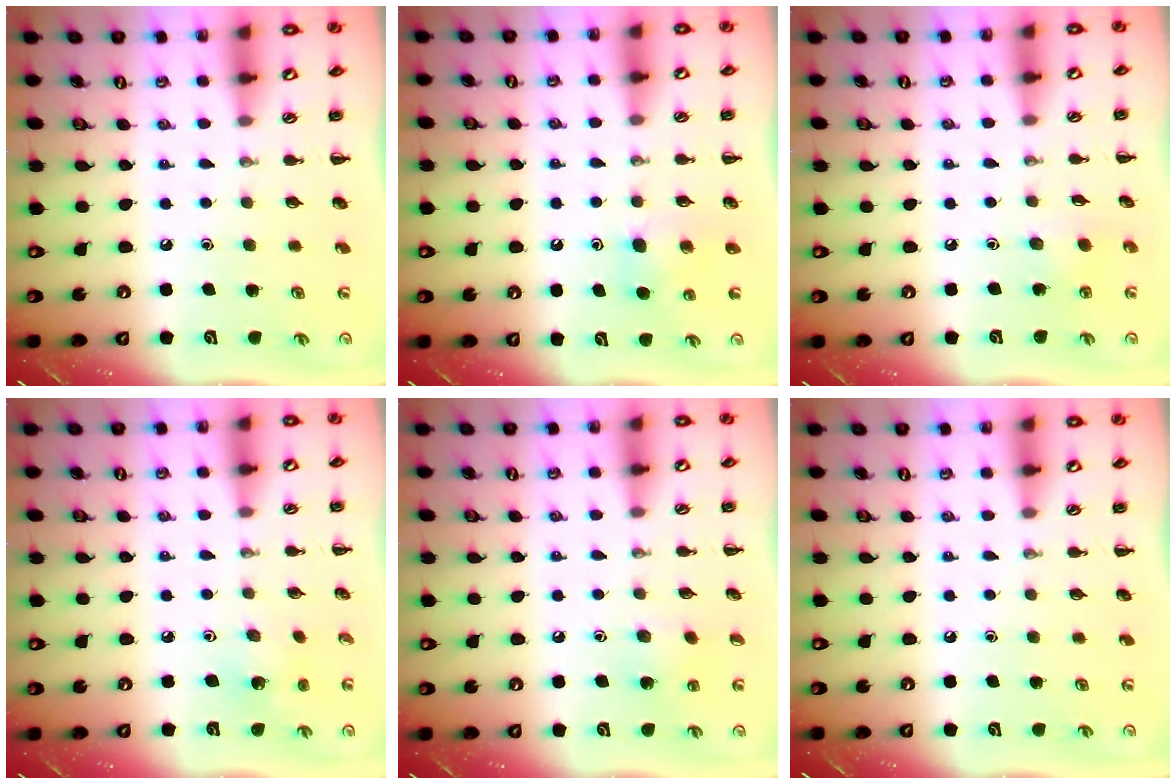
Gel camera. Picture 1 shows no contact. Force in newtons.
{"total": 5.2, "press": 4.9, "slide": 1.7}
{"total": 2.6, "press": 2.5, "slide": 0.9}
{"total": 1.6, "press": 1.5, "slide": 0.5}
{"total": 7.4, "press": 7.1, "slide": 1.9}
{"total": 0.0}